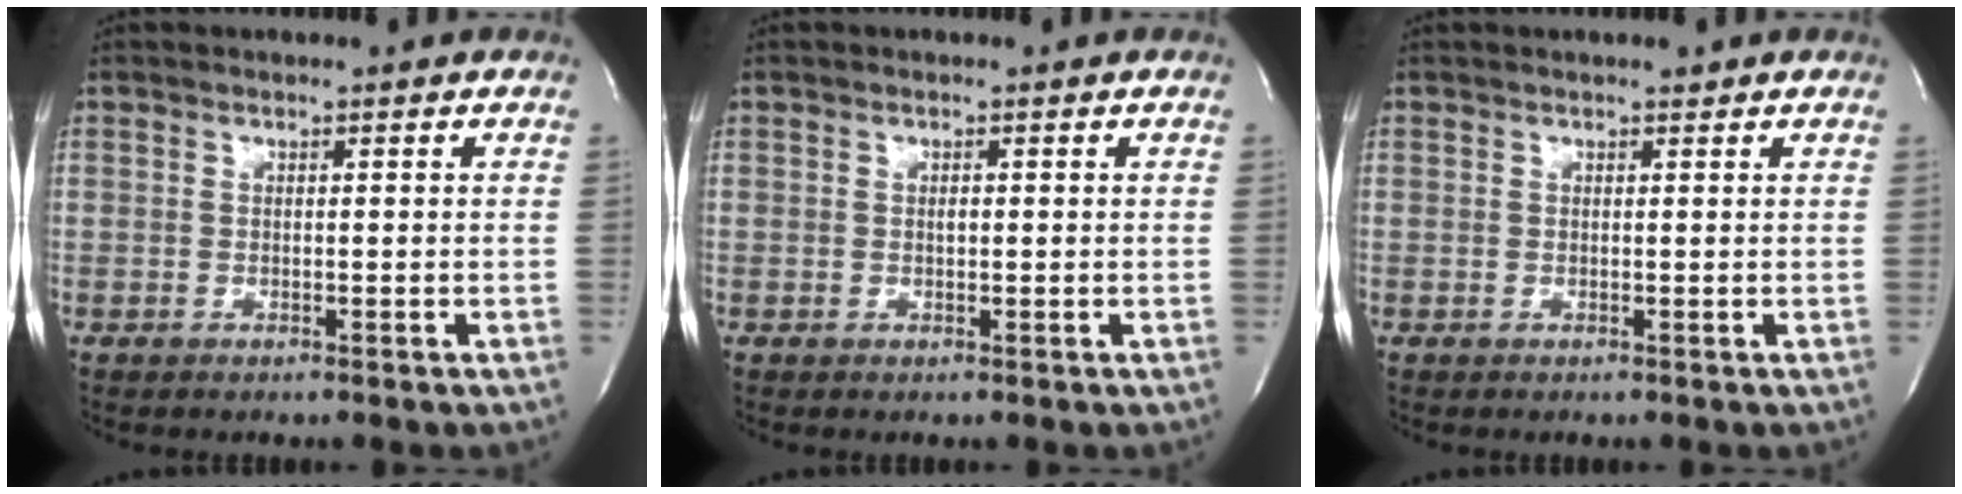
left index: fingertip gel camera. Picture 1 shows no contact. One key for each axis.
{"total": 0.7, "fx": 0.2, "fy": 0.3, "fz": 0.5, "tx": -0.012, "ty": 0.000, "tz": 0.002}
{"total": 0.7, "fx": 0.7, "fy": 0.2, "fz": 0.3, "tx": -0.012, "ty": -0.003, "tz": 0.010}